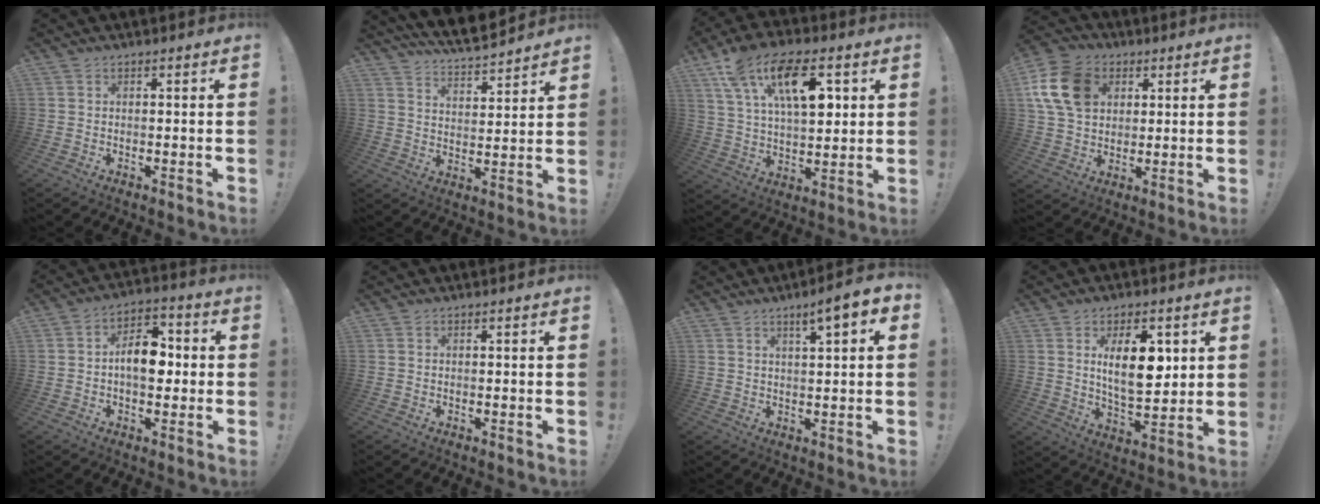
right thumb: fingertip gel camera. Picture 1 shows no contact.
{"total": 8.1, "force": [7.5, 1.6, 2.5], "torque": [-0.053, -0.068, 0.136]}
{"total": 18.9, "force": [8.3, 9.5, 14.1], "torque": [-0.234, -0.021, 0.142]}
{"total": 16.1, "force": [5.1, 12.3, 9.1], "torque": [-0.155, -0.009, 0.104]}
{"total": 11.3, "force": [-0.6, 7.0, 8.8], "torque": [-0.128, 0.015, -0.009]}
{"total": 0.0}
{"total": 6.3, "force": [3.5, 0.8, 5.1], "torque": [-0.072, -0.022, 0.052]}
{"total": 13.5, "force": [3.6, 6.4, 11.3], "torque": [-0.175, -0.011, 0.054]}